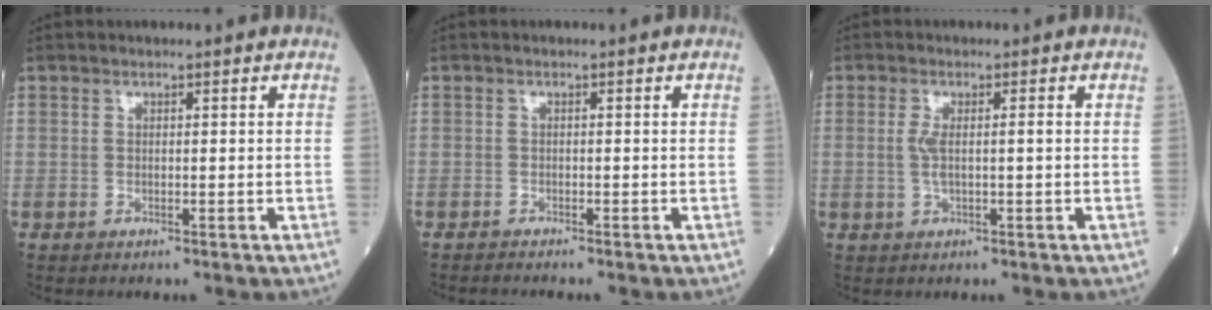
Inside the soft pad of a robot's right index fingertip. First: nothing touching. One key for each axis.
{"total": 0.8, "fx": -0.8, "fy": -0.2, "fz": -0.1, "tx": -0.006, "ty": -0.004, "tz": -0.013}
{"total": 2.7, "fx": 0.0, "fy": 0.3, "fz": 2.7, "tx": -0.057, "ty": 0.003, "tz": 0.001}